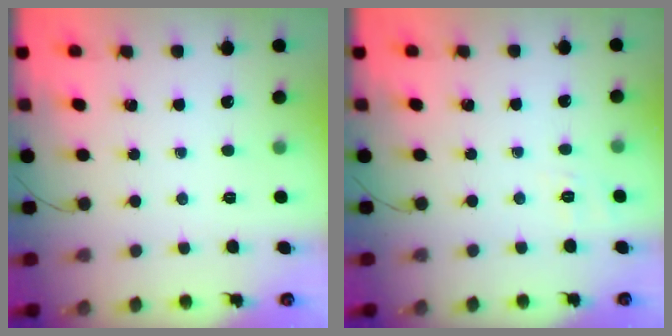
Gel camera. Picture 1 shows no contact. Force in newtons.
{"total": 1.9, "press": 0.3, "slide": 1.9}